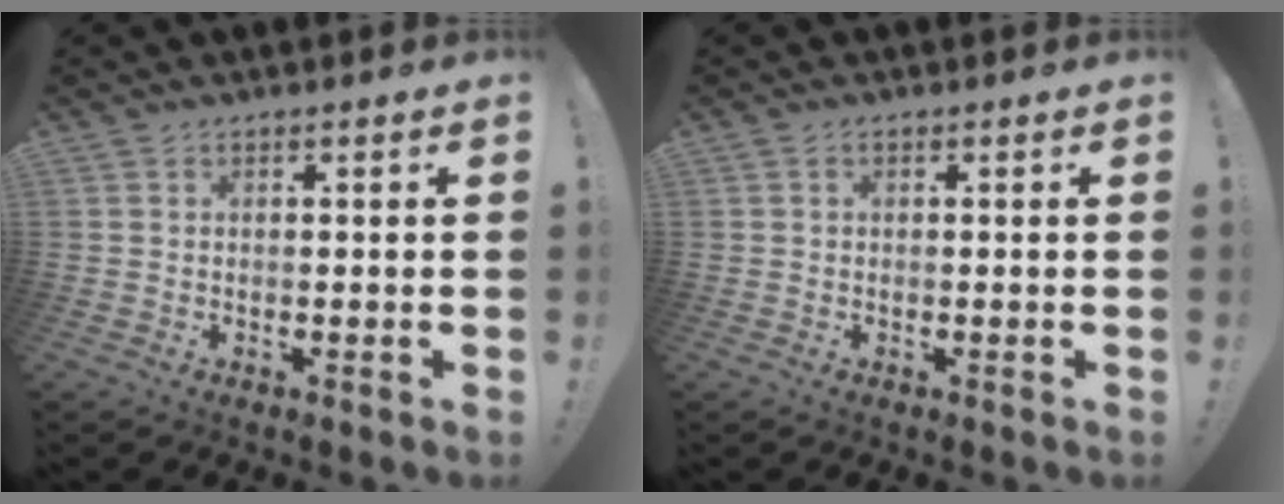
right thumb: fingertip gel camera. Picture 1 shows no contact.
{"total": 0.6, "force": [-0.1, 0.5, 0.3], "torque": [-0.007, 0.003, -0.001]}